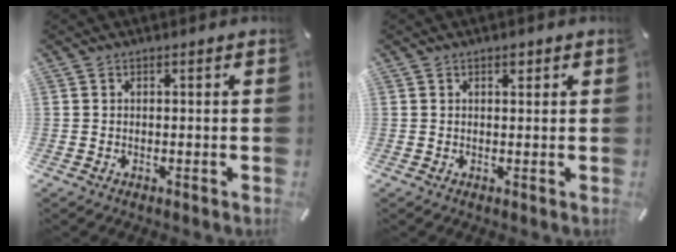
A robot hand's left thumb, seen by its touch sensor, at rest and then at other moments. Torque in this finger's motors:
{"motor_torque": [0.18, 0.02, 0.21, -0.25, 0.05]}